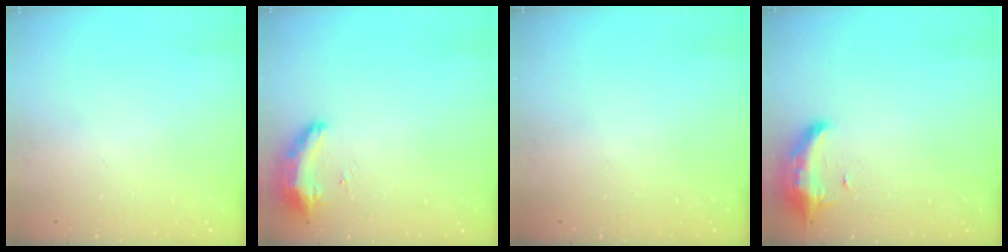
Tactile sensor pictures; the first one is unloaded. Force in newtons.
{"total": 8.4, "press": 8.3, "slide": 1.3}
{"total": 0.0}
{"total": 12.2, "press": 9.7, "slide": 7.4}